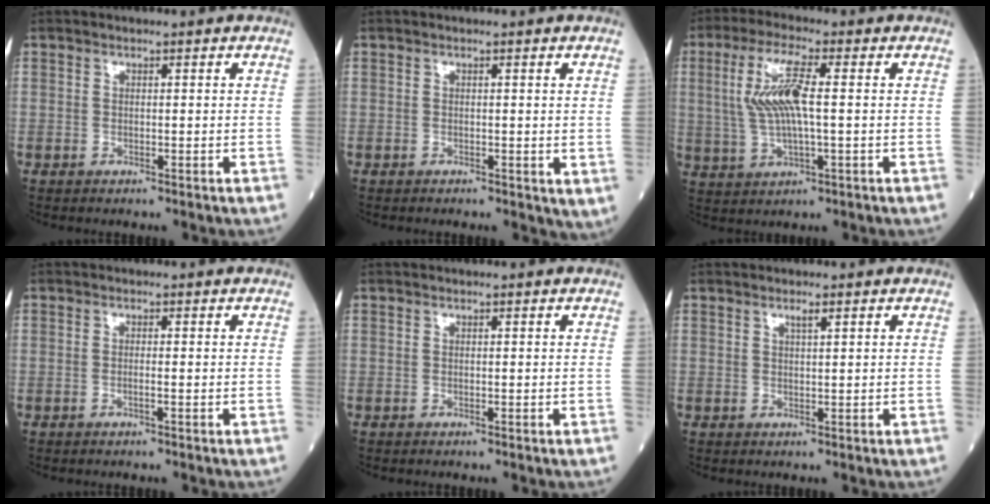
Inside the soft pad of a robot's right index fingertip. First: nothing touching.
{"total": 1.4, "force": [-0.2, 1.1, 0.9], "torque": [-0.010, 0.000, -0.003]}
{"total": 9.0, "force": [1.2, 1.6, 8.8], "torque": [-0.193, 0.006, 0.026]}
{"total": 0.9, "force": [-0.3, -0.1, 0.8], "torque": [-0.018, 0.000, -0.006]}
{"total": 0.0}
{"total": 1.2, "force": [0.7, 0.0, 0.9], "torque": [-0.019, -0.001, 0.013]}